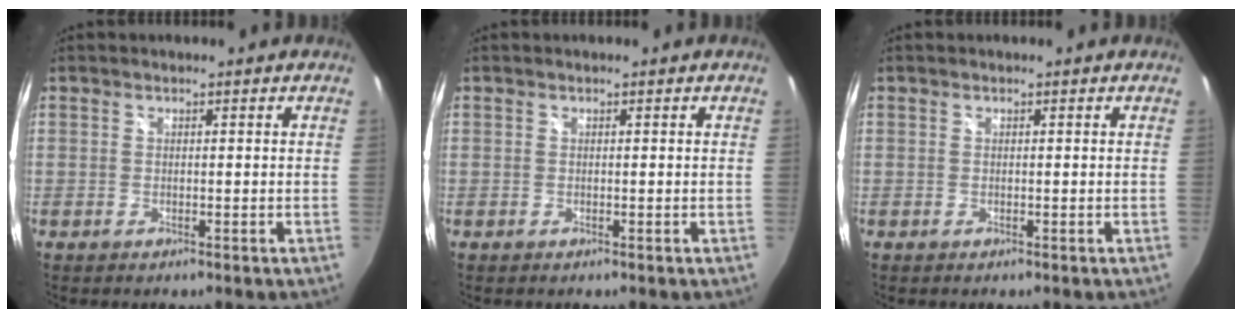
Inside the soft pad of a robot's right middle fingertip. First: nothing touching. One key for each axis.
{"total": 0.0}
{"total": 0.0}